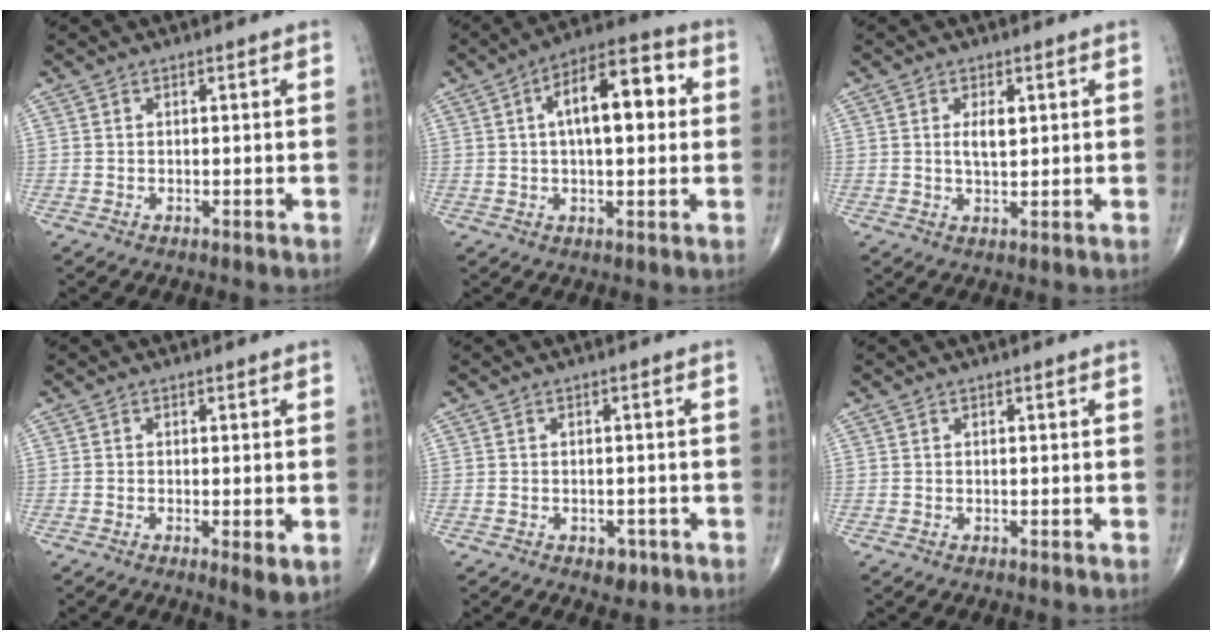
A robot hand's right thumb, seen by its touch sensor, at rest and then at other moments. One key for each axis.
{"total": 13.6, "fx": 2.4, "fy": 6.0, "fz": 11.9, "tx": -0.167, "ty": 0.026, "tz": 0.029}
{"total": 3.5, "fx": 0.8, "fy": 1.6, "fz": 3.0, "tx": -0.048, "ty": -0.006, "tz": 0.014}
{"total": 3.1, "fx": -0.7, "fy": 0.7, "fz": 2.9, "tx": -0.050, "ty": -0.011, "tz": -0.013}
{"total": 2.4, "fx": -1.2, "fy": 1.6, "fz": 1.2, "tx": -0.006, "ty": 0.003, "tz": -0.010}
{"total": 0.0}